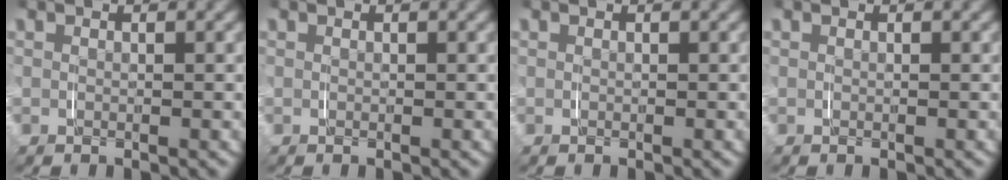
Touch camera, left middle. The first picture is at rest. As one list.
[{"total": 0.0}, {"total": 0.0}, {"total": 0.0}]